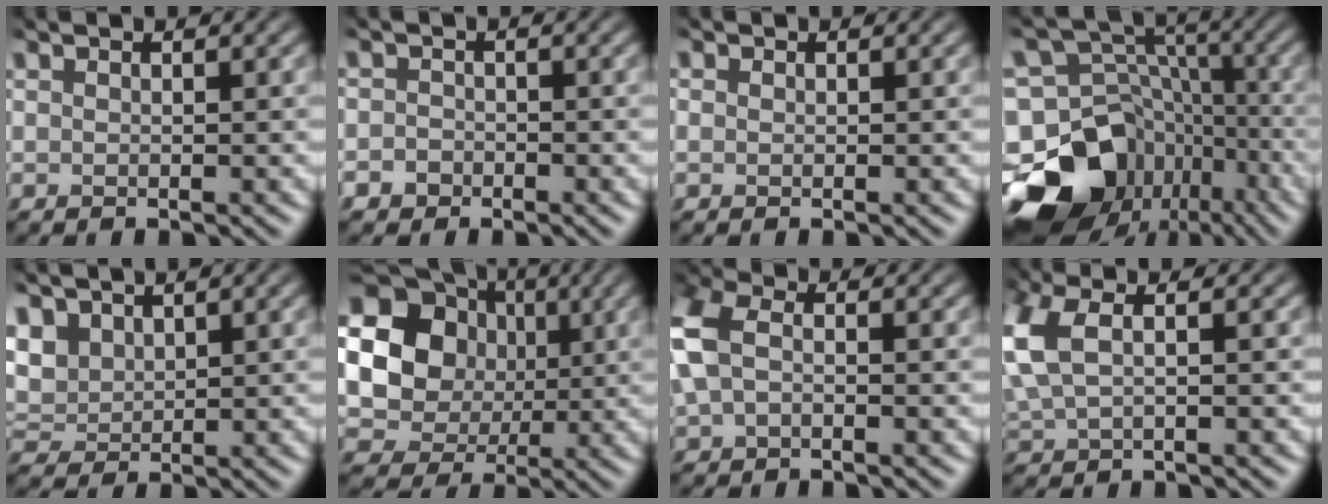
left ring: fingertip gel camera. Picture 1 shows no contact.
{"total": 1.7, "force": [-1.5, 0.6, -0.7], "torque": [0.010, -0.007, -0.020]}
{"total": 0.5, "force": [-0.2, 0.0, -0.5], "torque": [0.002, -0.001, 0.004]}
{"total": 16.2, "force": [-10.3, 11.6, 4.7], "torque": [-0.111, -0.017, -0.156]}
{"total": 3.1, "force": [1.6, 2.2, 1.6], "torque": [-0.055, 0.002, 0.041]}
{"total": 17.5, "force": [2.7, 15.9, 6.7], "torque": [-0.162, 0.013, 0.040]}
{"total": 4.7, "force": [-0.1, 3.2, 3.4], "torque": [-0.114, 0.009, 0.001]}
{"total": 4.7, "force": [0.5, 2.3, 4.0], "torque": [-0.123, 0.006, 0.023]}